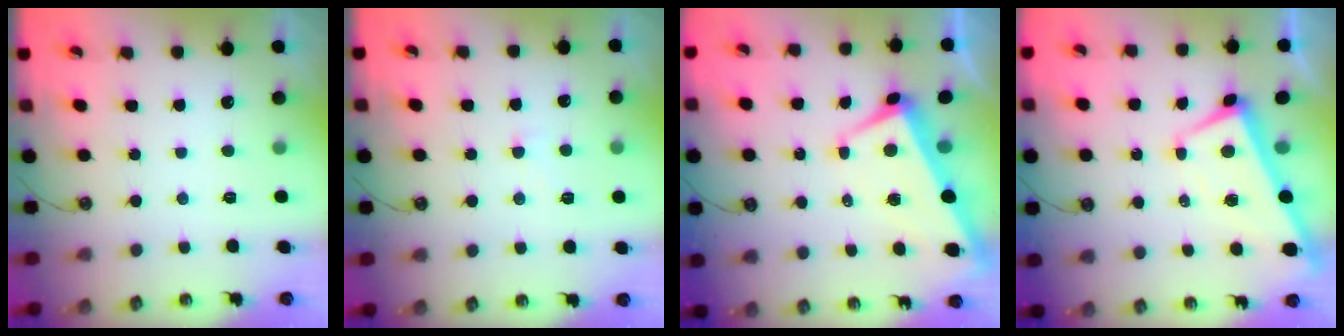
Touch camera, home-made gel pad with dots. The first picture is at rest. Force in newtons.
{"total": 3.9, "press": 3.8, "slide": 0.5}
{"total": 1.2, "press": 0.6, "slide": 1.0}
{"total": 2.4, "press": 2.3, "slide": 0.7}